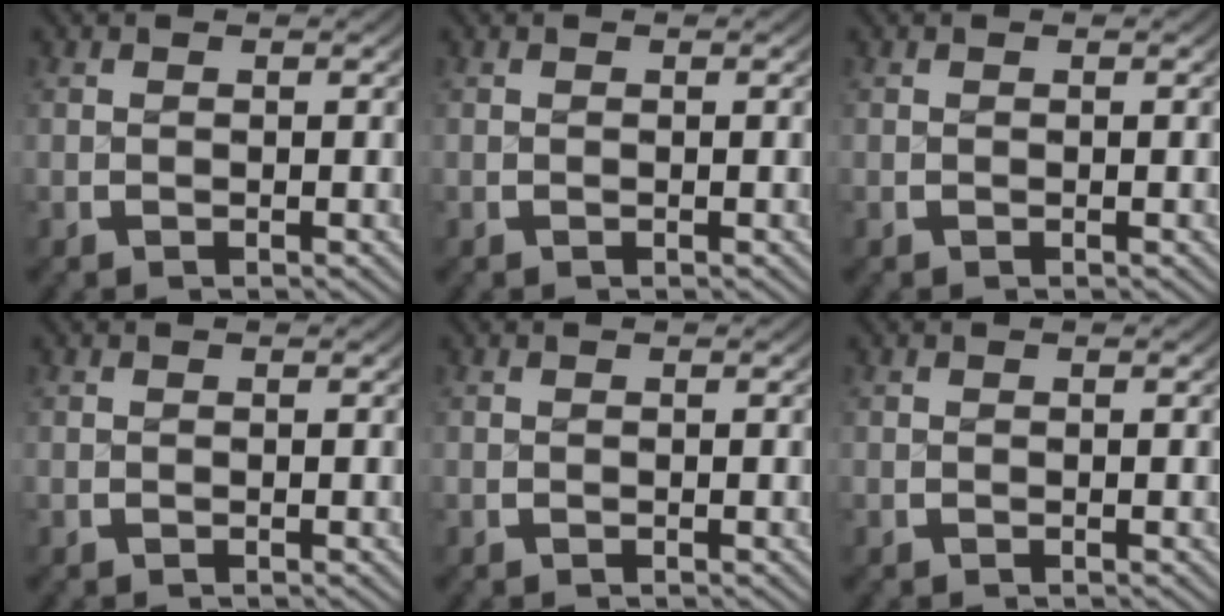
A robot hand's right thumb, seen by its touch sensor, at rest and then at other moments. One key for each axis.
{"total": 0.0}
{"total": 0.0}
{"total": 0.0}
{"total": 0.0}
{"total": 0.0}